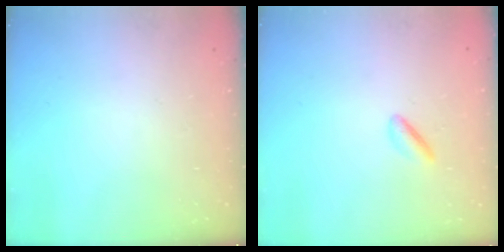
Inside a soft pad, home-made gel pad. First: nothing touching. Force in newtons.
{"total": 1.7, "press": 1.5, "slide": 0.9}